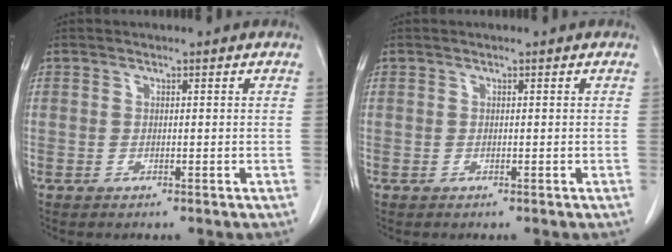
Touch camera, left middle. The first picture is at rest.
{"total": 0.0}